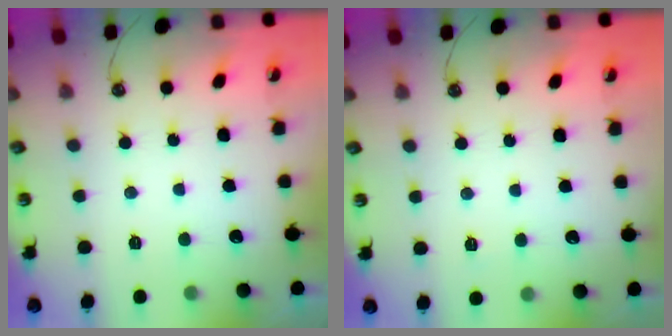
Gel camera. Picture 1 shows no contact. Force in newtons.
{"total": 2.5, "press": 2.5, "slide": 0.4}